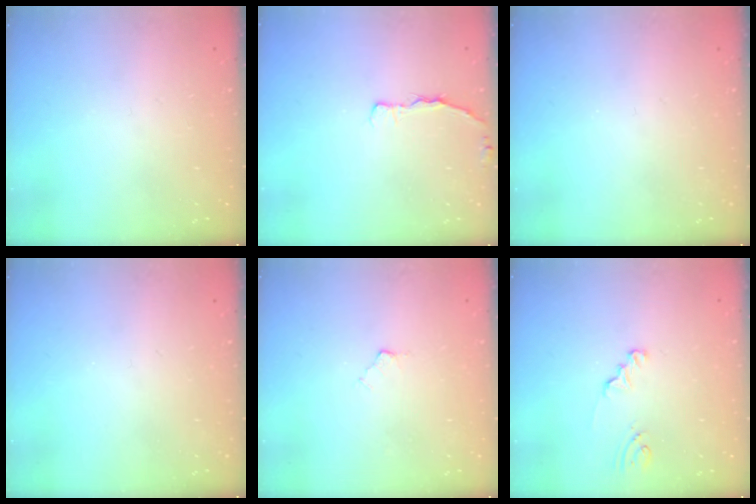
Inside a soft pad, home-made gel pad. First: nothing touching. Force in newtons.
{"total": 3.5, "press": 3.4, "slide": 0.5}
{"total": 0.0}
{"total": 0.0}
{"total": 2.9, "press": 2.9, "slide": 0.5}
{"total": 1.8, "press": 1.8, "slide": 0.2}